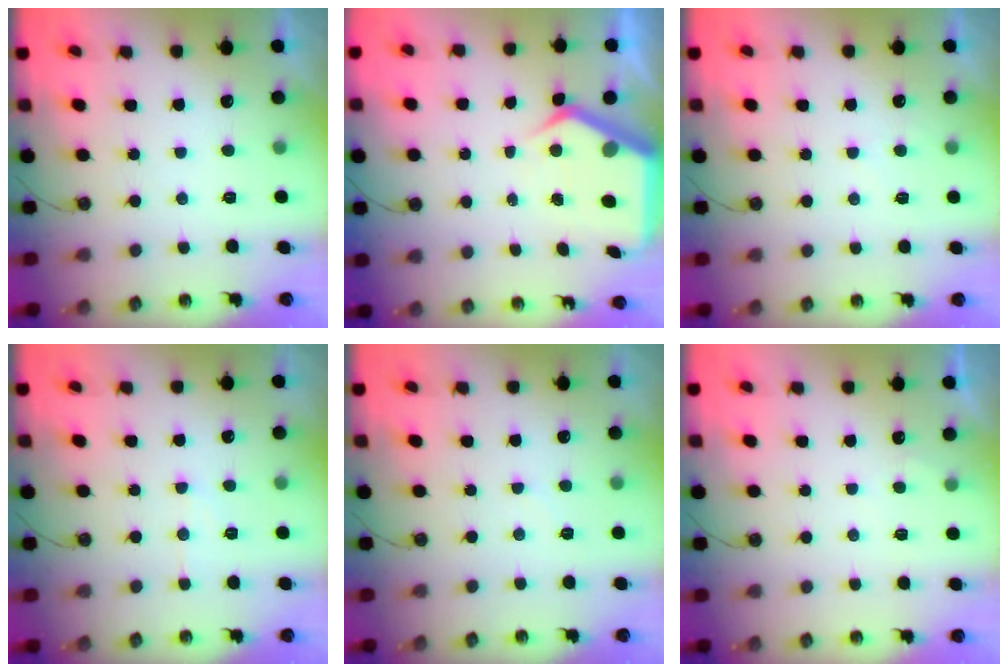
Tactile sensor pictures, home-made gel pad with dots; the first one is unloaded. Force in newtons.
{"total": 7.1, "press": 7.1, "slide": 0.4}
{"total": 4.1, "press": 4.1, "slide": 0.4}
{"total": 5.5, "press": 5.5, "slide": 0.2}
{"total": 4.8, "press": 4.8, "slide": 0.6}
{"total": 2.8, "press": 2.8, "slide": 0.3}